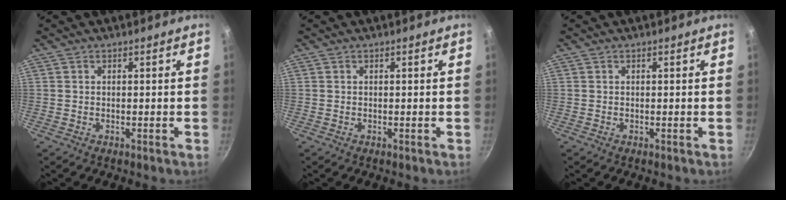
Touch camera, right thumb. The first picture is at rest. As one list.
[{"total": 0.0}, {"total": 0.0}]